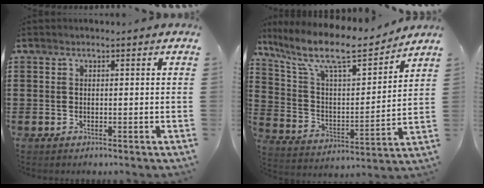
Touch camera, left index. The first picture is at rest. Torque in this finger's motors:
{"motor_torque": [1.17, -0.97, 0.71, 0.21]}